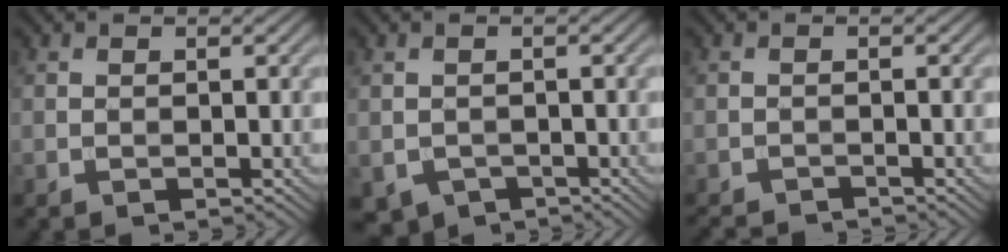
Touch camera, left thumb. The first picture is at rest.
{"total": 2.3, "force": [-1.3, 1.8, 0.7], "torque": [-0.023, -0.013, -0.024]}
{"total": 2.2, "force": [-2.1, 0.1, 0.5], "torque": [-0.009, -0.006, -0.040]}